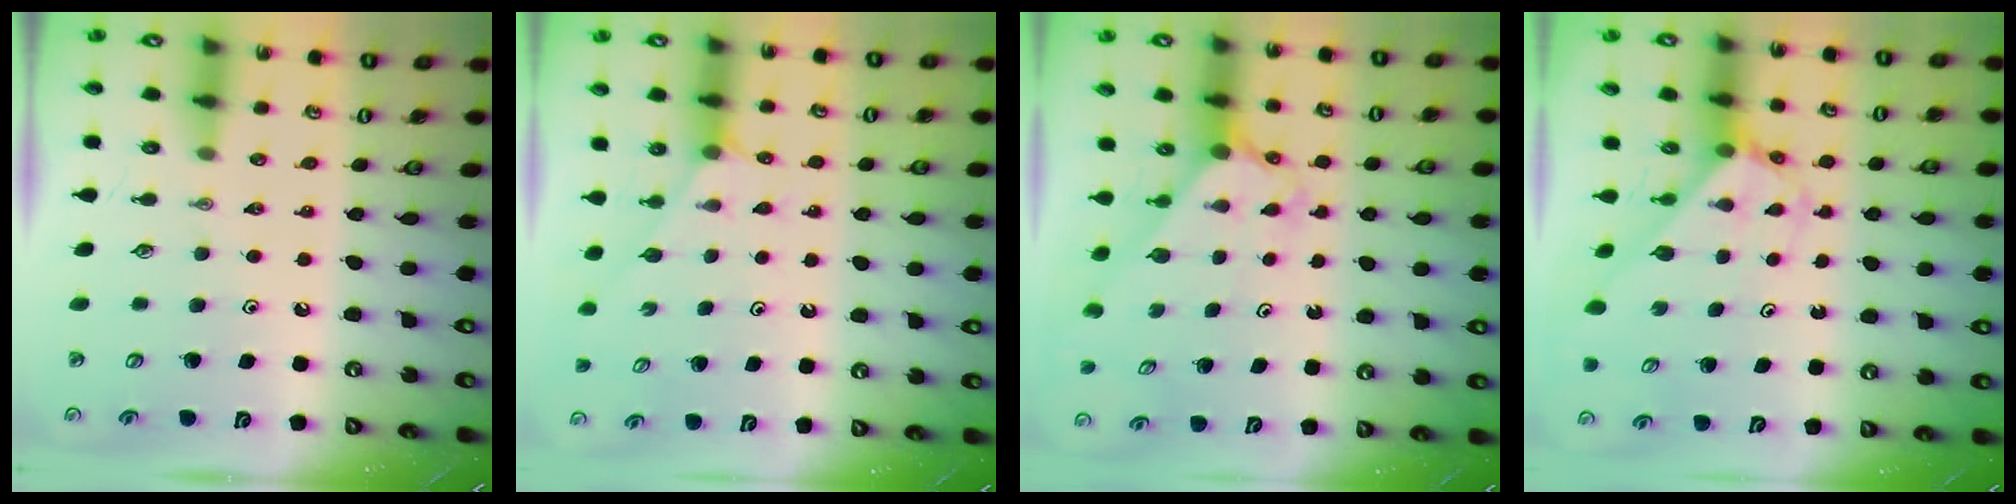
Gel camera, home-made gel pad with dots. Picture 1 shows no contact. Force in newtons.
{"total": 2.3, "press": 2.3, "slide": 0.4}
{"total": 2.2, "press": 2.2, "slide": 0.2}
{"total": 2.6, "press": 2.6, "slide": 0.2}